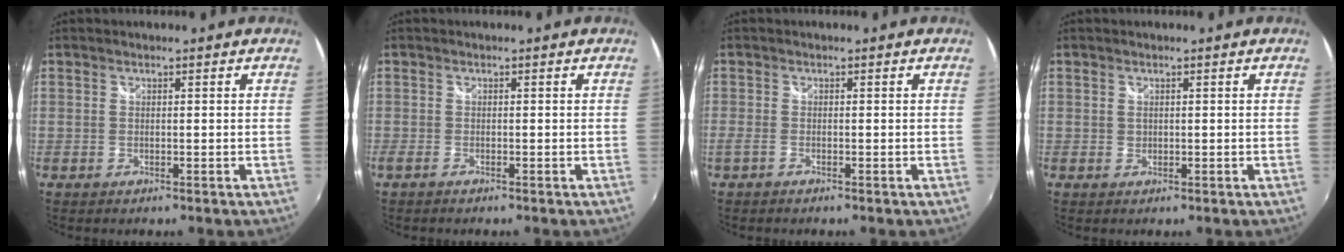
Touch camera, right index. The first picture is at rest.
{"total": 1.3, "force": [-1.0, 0.2, 0.7], "torque": [-0.015, -0.005, -0.021]}
{"total": 1.6, "force": [-1.2, 0.6, 0.9], "torque": [-0.023, -0.004, -0.025]}
{"total": 0.7, "force": [0.3, 0.6, 0.1], "torque": [0.001, 0.001, 0.005]}